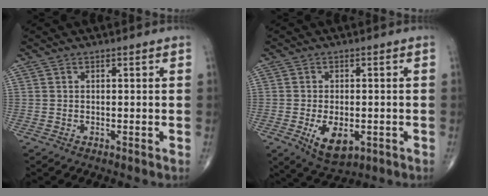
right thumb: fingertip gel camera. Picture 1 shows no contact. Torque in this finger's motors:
{"motor_torque": [-0.17, 0.39, 0.02, -0.19, 0.16]}